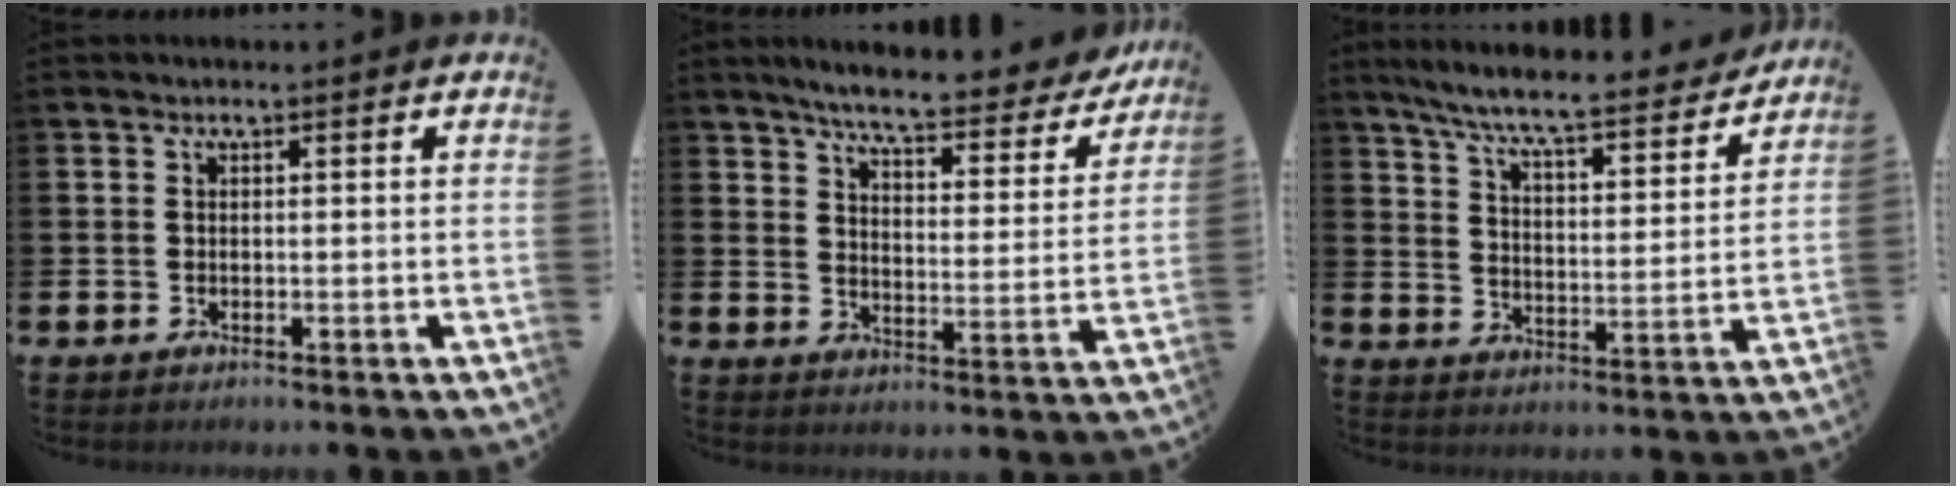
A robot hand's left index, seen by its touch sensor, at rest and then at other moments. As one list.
[{"total": 6.5, "force": [6.0, 0.7, 2.6], "torque": [-0.070, -0.043, 0.096]}, {"total": 8.0, "force": [7.2, 0.6, 3.4], "torque": [-0.096, -0.047, 0.122]}]